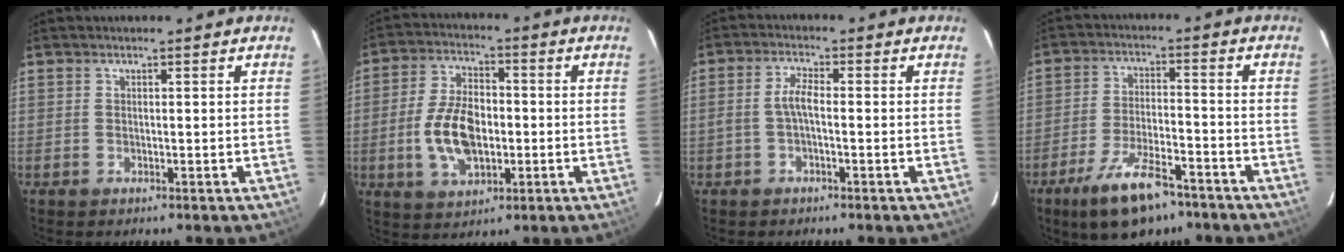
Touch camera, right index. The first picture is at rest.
{"total": 11.8, "force": [-2.0, 7.0, 9.3], "torque": [-0.186, 0.009, -0.029]}
{"total": 3.3, "force": [-0.7, 0.9, 3.1], "torque": [-0.067, 0.010, -0.015]}
{"total": 12.8, "force": [-8.8, 4.7, 8.1], "torque": [-0.171, -0.013, -0.145]}